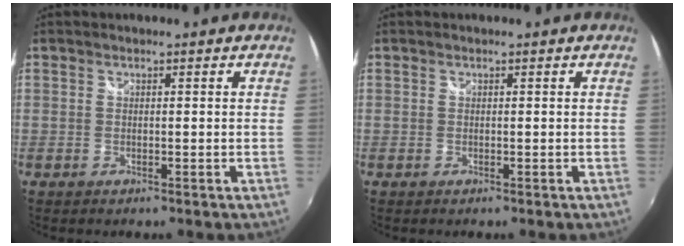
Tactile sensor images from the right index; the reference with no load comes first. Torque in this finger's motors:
{"motor_torque": [0.00, 0.00, 0.00, 0.00]}